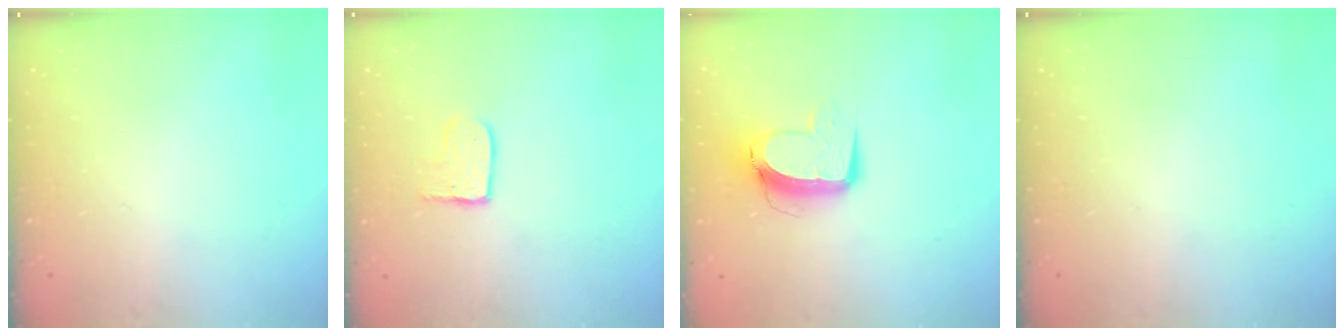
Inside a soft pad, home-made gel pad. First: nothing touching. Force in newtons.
{"total": 5.7, "press": 5.7, "slide": 0.5}
{"total": 10.5, "press": 10.5, "slide": 0.7}
{"total": 0.0}